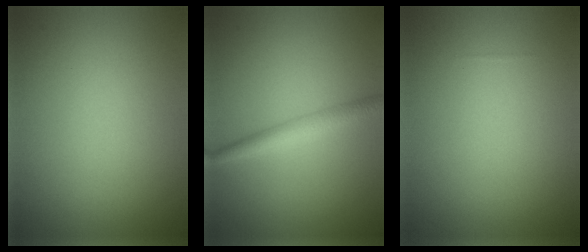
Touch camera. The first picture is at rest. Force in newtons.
{"total": 2.6, "press": 2.6, "slide": 0.1}
{"total": 0.0}